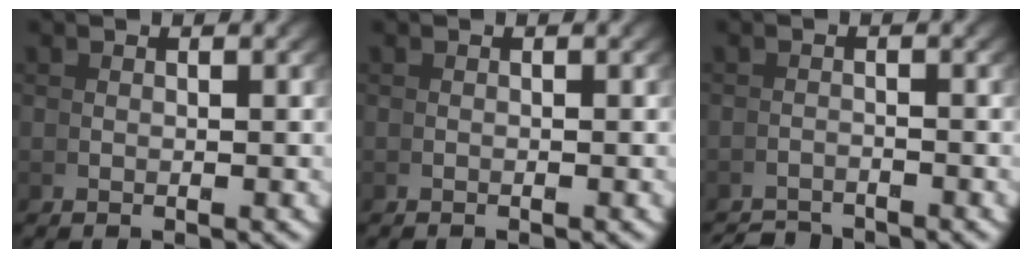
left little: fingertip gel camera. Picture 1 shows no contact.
{"total": 0.6, "force": [-0.3, -0.4, -0.3], "torque": [0.002, -0.002, -0.006]}
{"total": 3.1, "force": [-3.1, -0.3, -0.3], "torque": [0.017, -0.010, -0.051]}